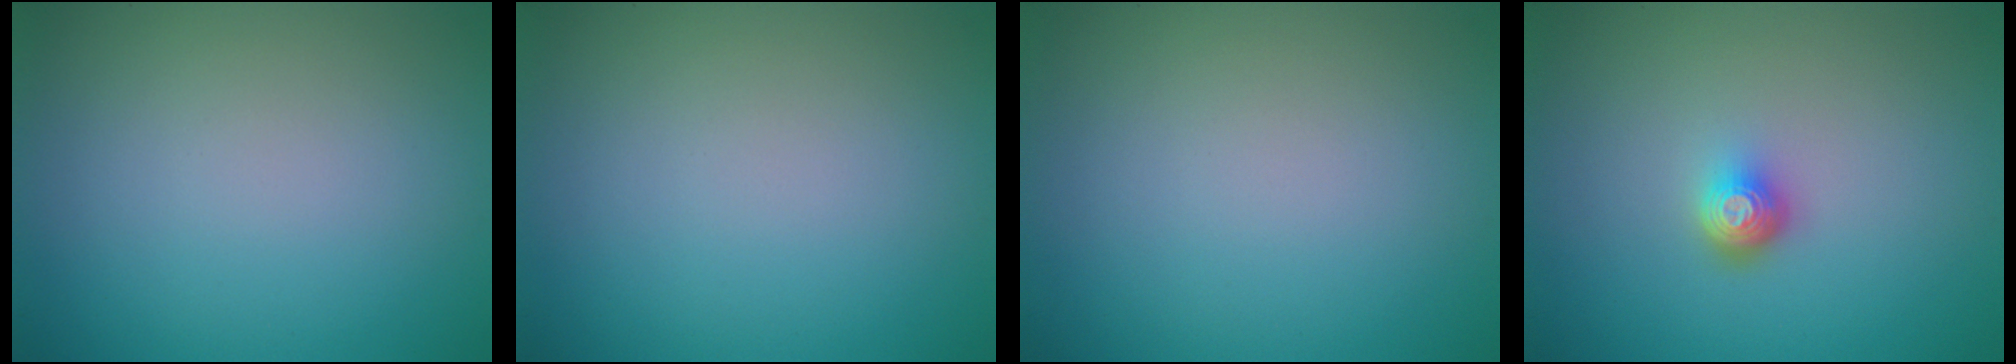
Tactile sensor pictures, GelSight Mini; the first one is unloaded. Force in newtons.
{"total": 0.0}
{"total": 0.0}
{"total": 2.0, "press": 1.4, "slide": 1.5}